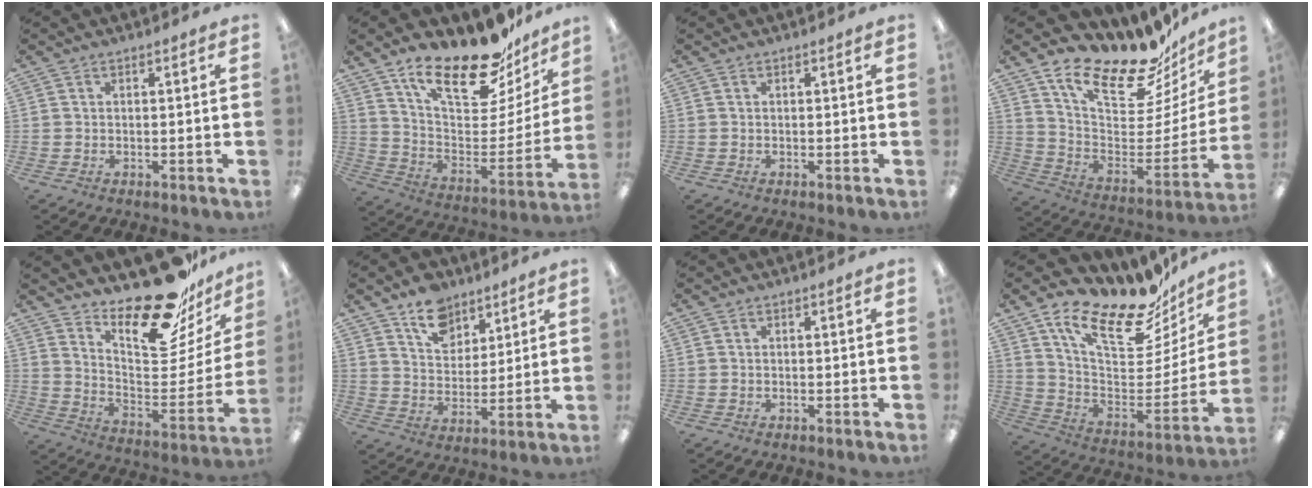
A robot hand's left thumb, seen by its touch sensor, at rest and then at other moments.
{"total": 22.7, "force": [17.7, 7.6, 12.1], "torque": [-0.177, -0.132, 0.301]}
{"total": 0.0}
{"total": 21.2, "force": [17.8, 6.1, 9.6], "torque": [-0.152, -0.147, 0.300]}
{"total": 24.3, "force": [19.4, 7.8, 12.3], "torque": [-0.161, -0.143, 0.325]}
{"total": 11.0, "force": [8.0, 6.7, 3.4], "torque": [-0.041, -0.050, 0.147]}
{"total": 0.0}
{"total": 21.9, "force": [17.0, 7.3, 11.6], "torque": [-0.172, -0.135, 0.282]}